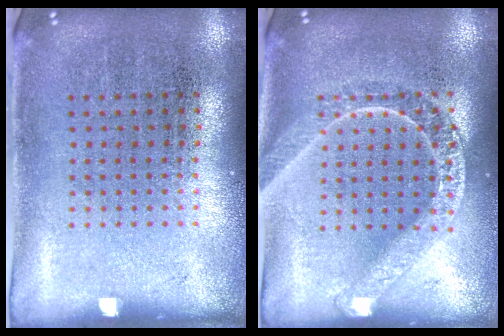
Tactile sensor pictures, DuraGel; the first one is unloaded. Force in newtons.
{"total": 1.6, "press": 1.6, "slide": 0.2}